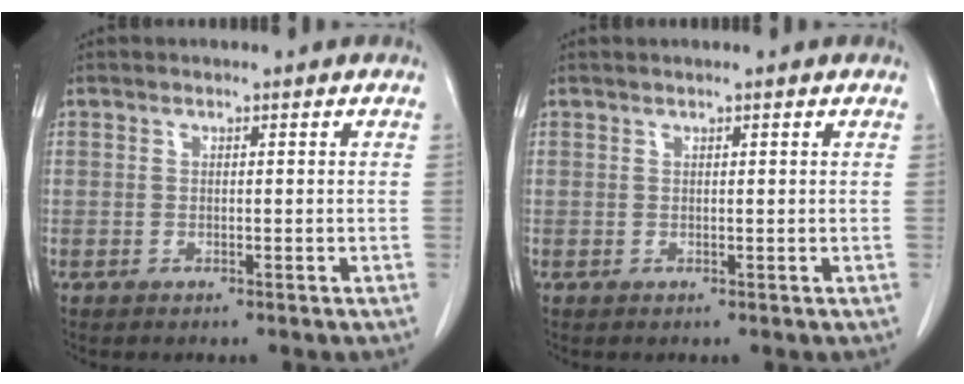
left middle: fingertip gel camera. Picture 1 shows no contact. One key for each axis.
{"total": 1.5, "fx": 1.2, "fy": 0.1, "fz": 1.0, "tx": -0.013, "ty": 0.017, "tz": 0.018}